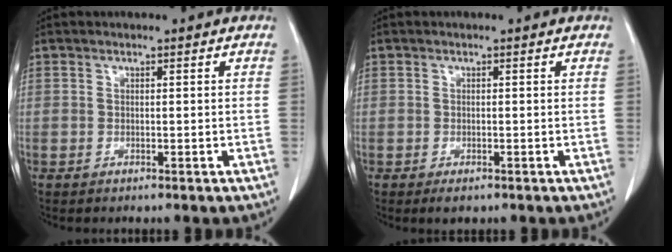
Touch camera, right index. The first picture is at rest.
{"total": 1.5, "force": [-0.9, 0.8, 0.8], "torque": [-0.010, 0.000, -0.007]}